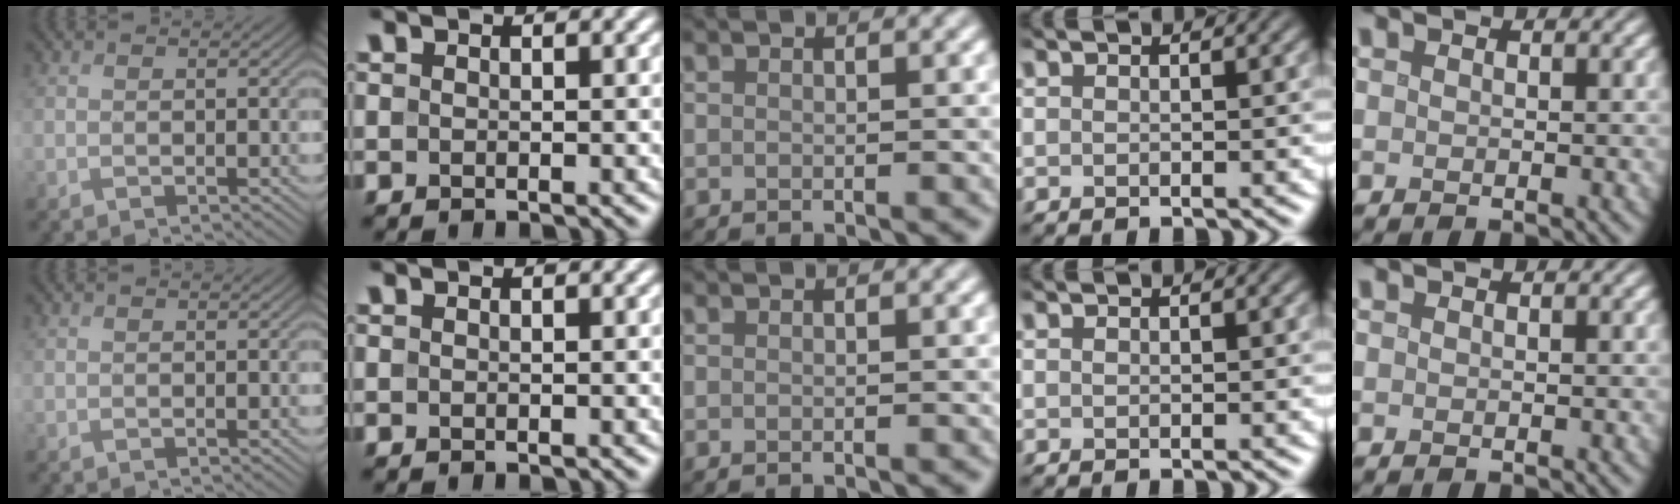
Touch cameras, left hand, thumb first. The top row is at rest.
{}